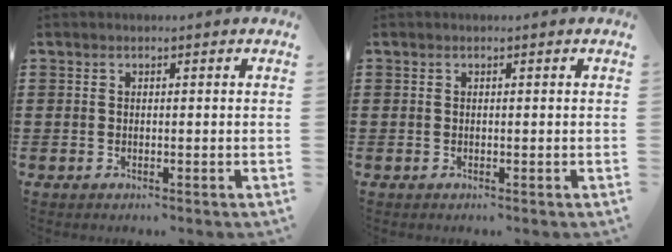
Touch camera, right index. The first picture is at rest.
{"total": 0.0}